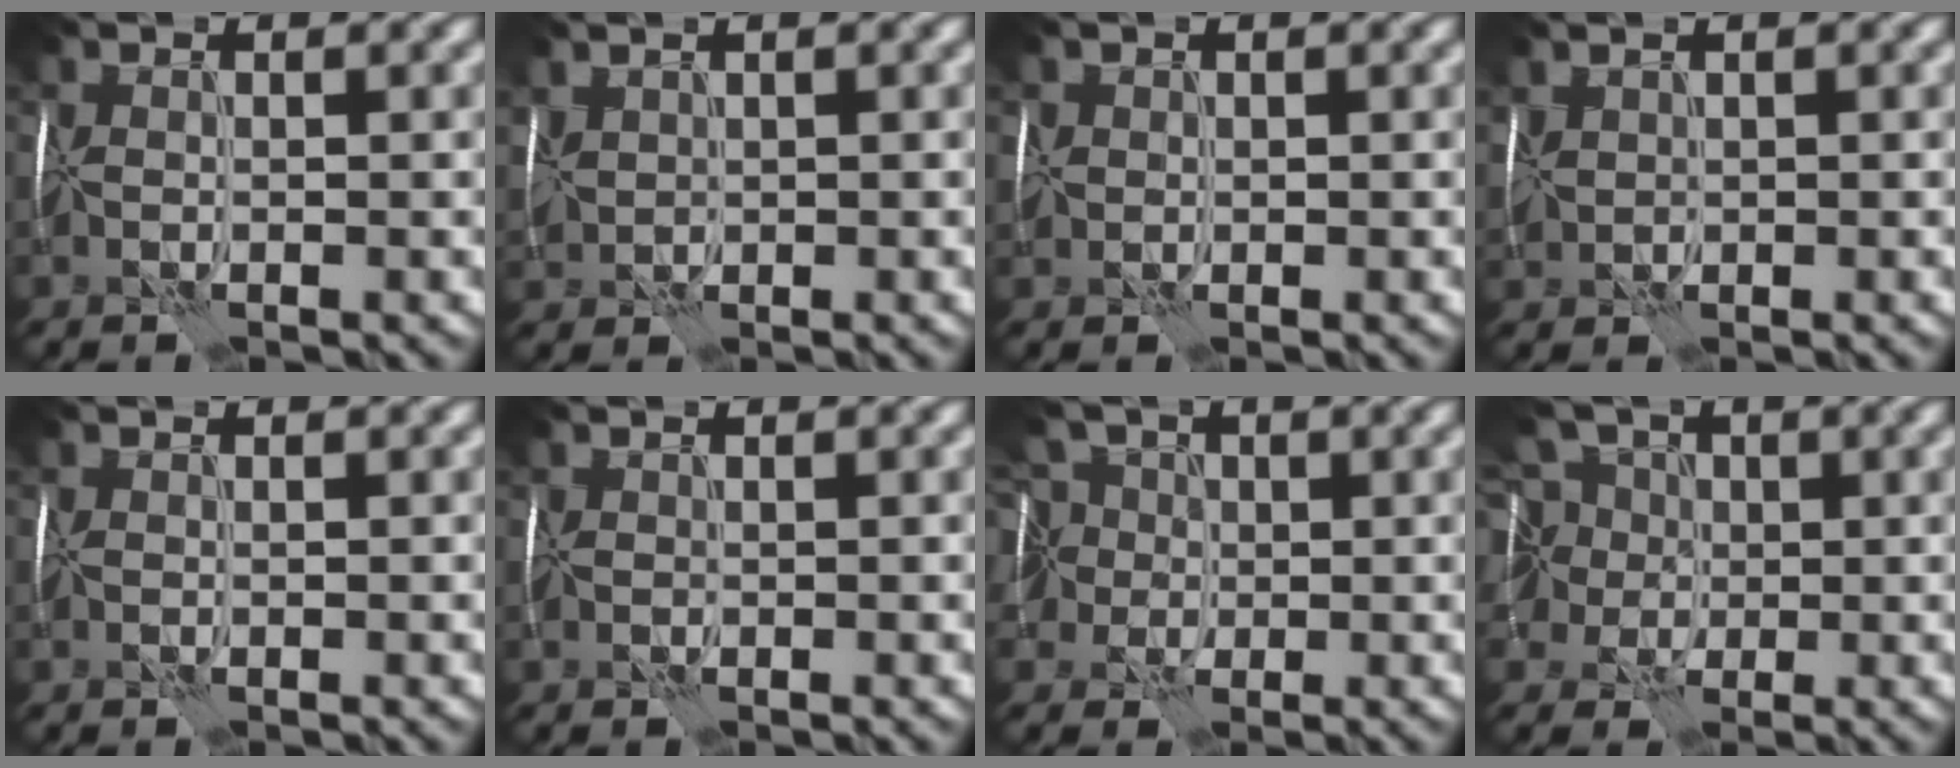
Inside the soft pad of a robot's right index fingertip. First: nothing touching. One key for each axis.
{"total": 2.1, "fx": 1.0, "fy": 1.4, "fz": 1.3, "tx": -0.041, "ty": 0.007, "tz": 0.023}
{"total": 1.2, "fx": 0.1, "fy": 1.2, "fz": 0.1, "tx": -0.002, "ty": 0.001, "tz": 0.001}
{"total": 1.7, "fx": 0.8, "fy": 1.1, "fz": 0.9, "tx": -0.032, "ty": 0.007, "tz": 0.020}
{"total": 0.0}
{"total": 0.0}
{"total": 8.4, "fx": 2.0, "fy": 6.4, "fz": 5.1, "tx": -0.085, "ty": 0.030, "tz": -0.011}
{"total": 9.4, "fx": 2.4, "fy": 7.3, "fz": 5.5, "tx": -0.087, "ty": 0.030, "tz": -0.006}